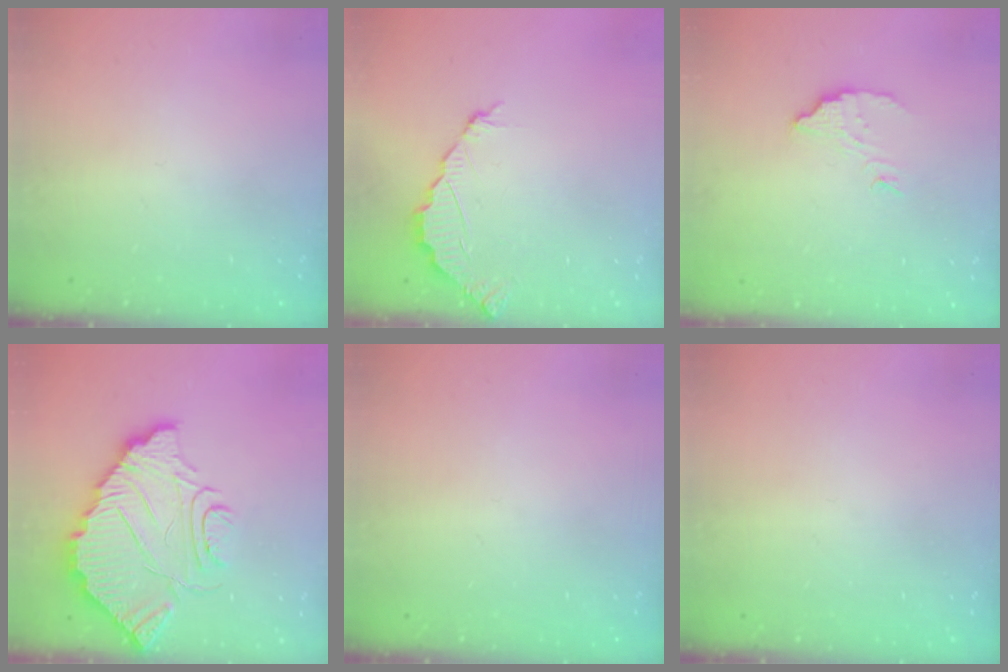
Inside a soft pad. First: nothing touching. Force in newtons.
{"total": 2.2, "press": 2.2, "slide": 0.2}
{"total": 4.4, "press": 4.4, "slide": 0.2}
{"total": 11.4, "press": 11.4, "slide": 0.8}
{"total": 0.0}
{"total": 0.0}